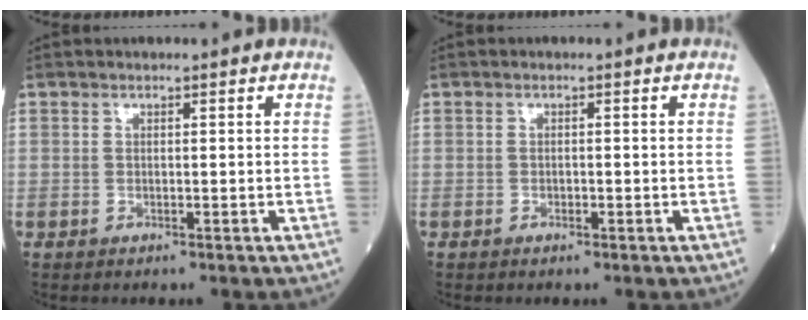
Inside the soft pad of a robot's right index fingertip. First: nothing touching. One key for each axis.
{"total": 0.7, "fx": -0.4, "fy": 0.4, "fz": 0.5, "tx": -0.010, "ty": 0.000, "tz": -0.005}